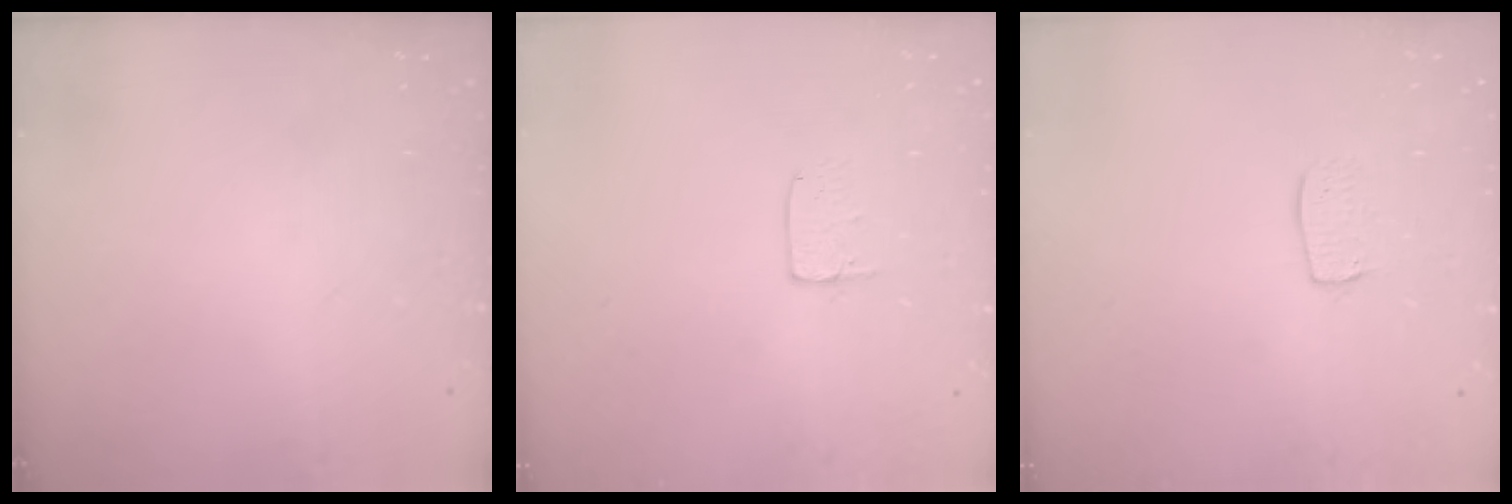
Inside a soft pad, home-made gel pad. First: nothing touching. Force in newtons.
{"total": 3.4, "press": 3.4, "slide": 0.3}
{"total": 6.6, "press": 6.6, "slide": 0.2}